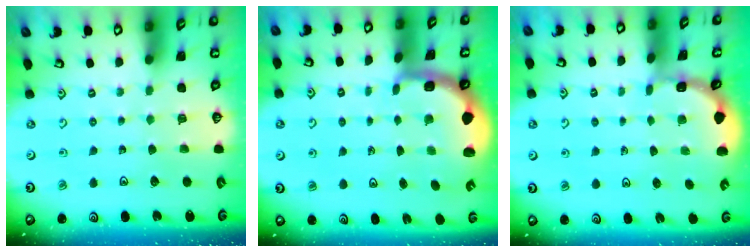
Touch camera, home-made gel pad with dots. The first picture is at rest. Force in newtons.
{"total": 2.1, "press": 1.9, "slide": 0.8}
{"total": 1.1, "press": 1.1, "slide": 0.2}